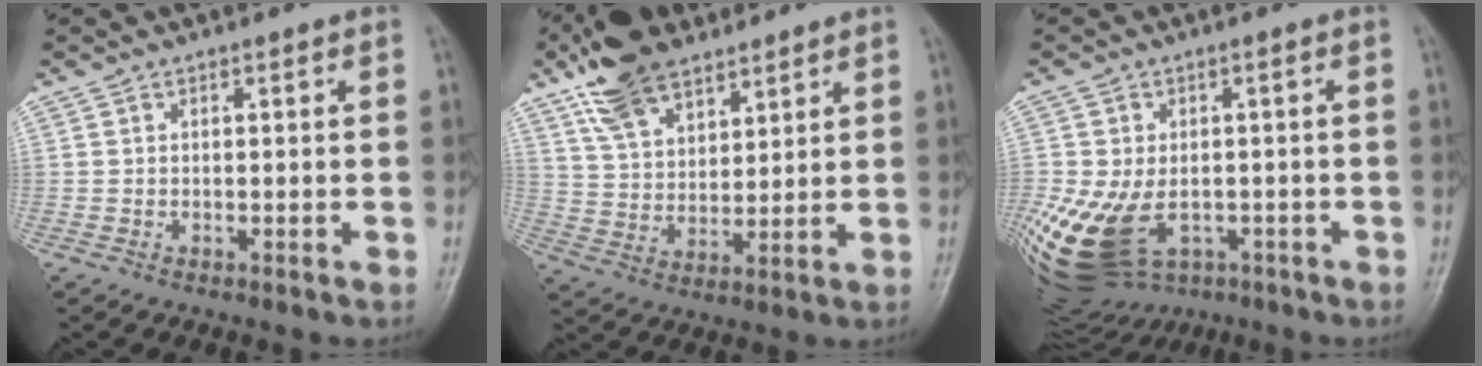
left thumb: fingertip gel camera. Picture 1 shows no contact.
{"total": 14.1, "force": [9.2, 7.3, 7.7], "torque": [-0.112, -0.025, 0.173]}
{"total": 21.7, "force": [-6.6, 15.0, 14.1], "torque": [-0.343, -0.002, -0.086]}